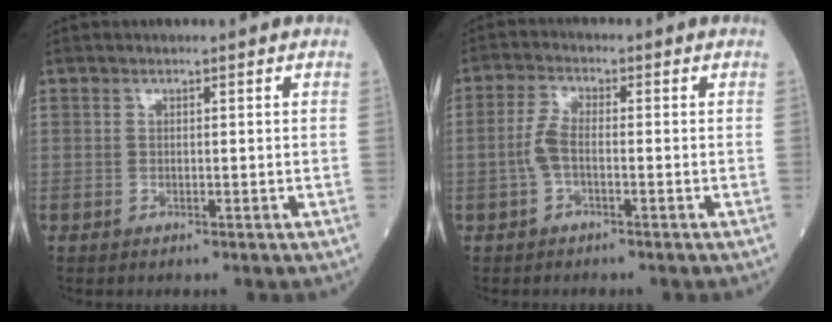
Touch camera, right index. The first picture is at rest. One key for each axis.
{"total": 3.6, "fx": -1.0, "fy": 1.2, "fz": 3.2, "tx": -0.077, "ty": 0.005, "tz": -0.023}